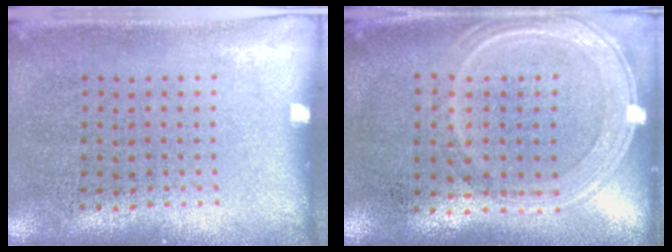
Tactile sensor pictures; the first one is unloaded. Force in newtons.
{"total": 1.2, "press": 1.2, "slide": 0.3}